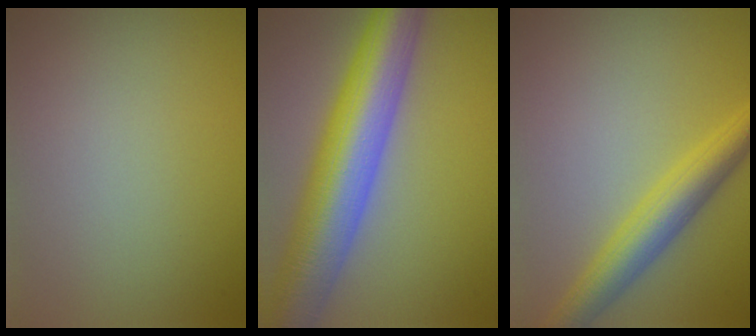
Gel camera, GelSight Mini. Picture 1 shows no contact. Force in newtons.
{"total": 11.2, "press": 11.2, "slide": 0.5}
{"total": 4.8, "press": 4.8, "slide": 0.1}